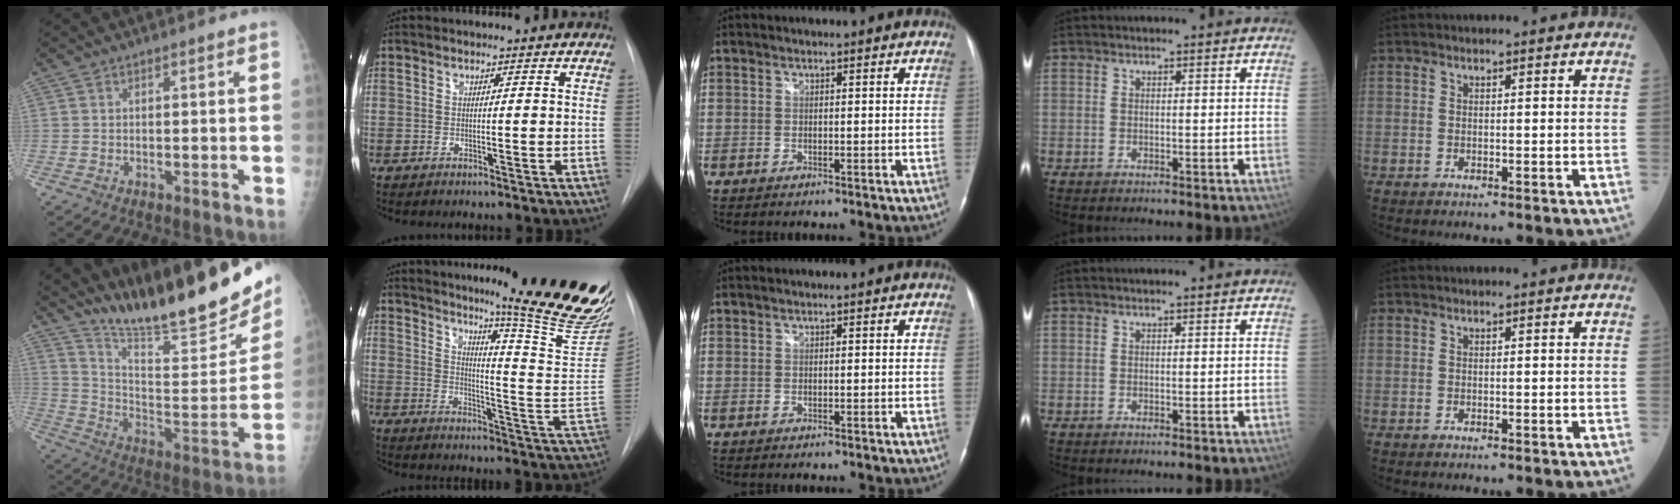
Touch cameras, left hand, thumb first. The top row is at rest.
{"thumb": {"total": 26.3, "force": [21.2, 4.5, 14.8], "torque": [-0.201, -0.122, 0.327]}, "index": {"total": 22.8, "force": [19.1, -0.8, 12.5], "torque": [-0.171, -0.121, 0.237]}}